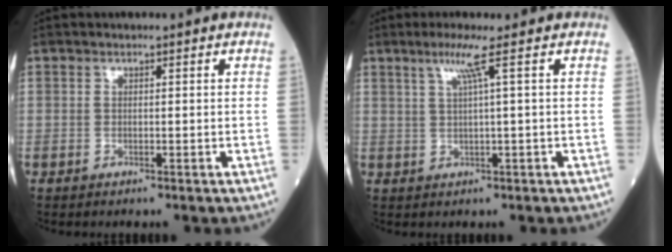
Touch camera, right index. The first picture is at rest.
{"total": 3.5, "force": [1.7, -1.1, 2.9], "torque": [-0.064, -0.001, 0.037]}